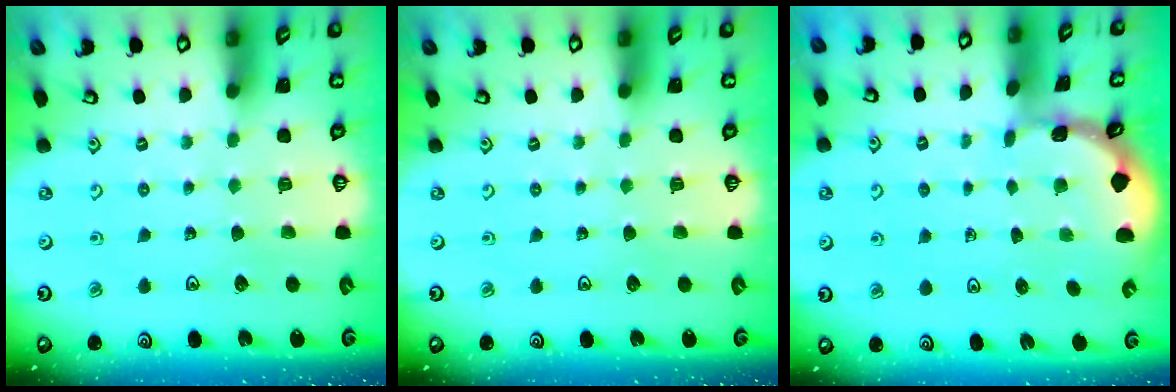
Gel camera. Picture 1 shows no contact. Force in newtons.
{"total": 0.0}
{"total": 0.7, "press": 0.6, "slide": 0.2}